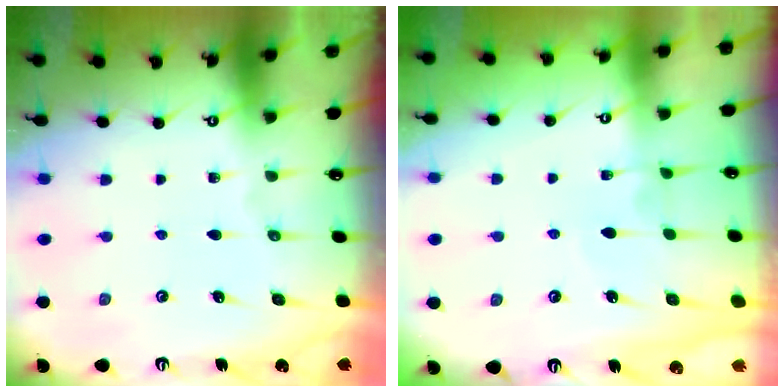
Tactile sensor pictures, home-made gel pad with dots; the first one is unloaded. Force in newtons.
{"total": 4.2, "press": 4.2, "slide": 0.0}